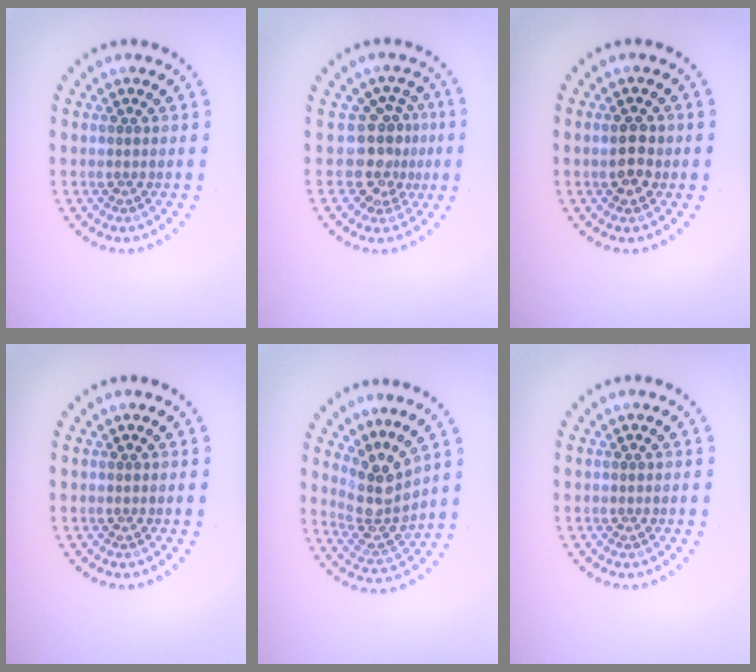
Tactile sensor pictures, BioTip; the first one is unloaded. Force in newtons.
{"total": 3.3, "press": 2.5, "slide": 2.2}
{"total": 2.4, "press": 2.4, "slide": 0.2}
{"total": 0.0}
{"total": 4.1, "press": 2.9, "slide": 2.9}
{"total": 0.0}